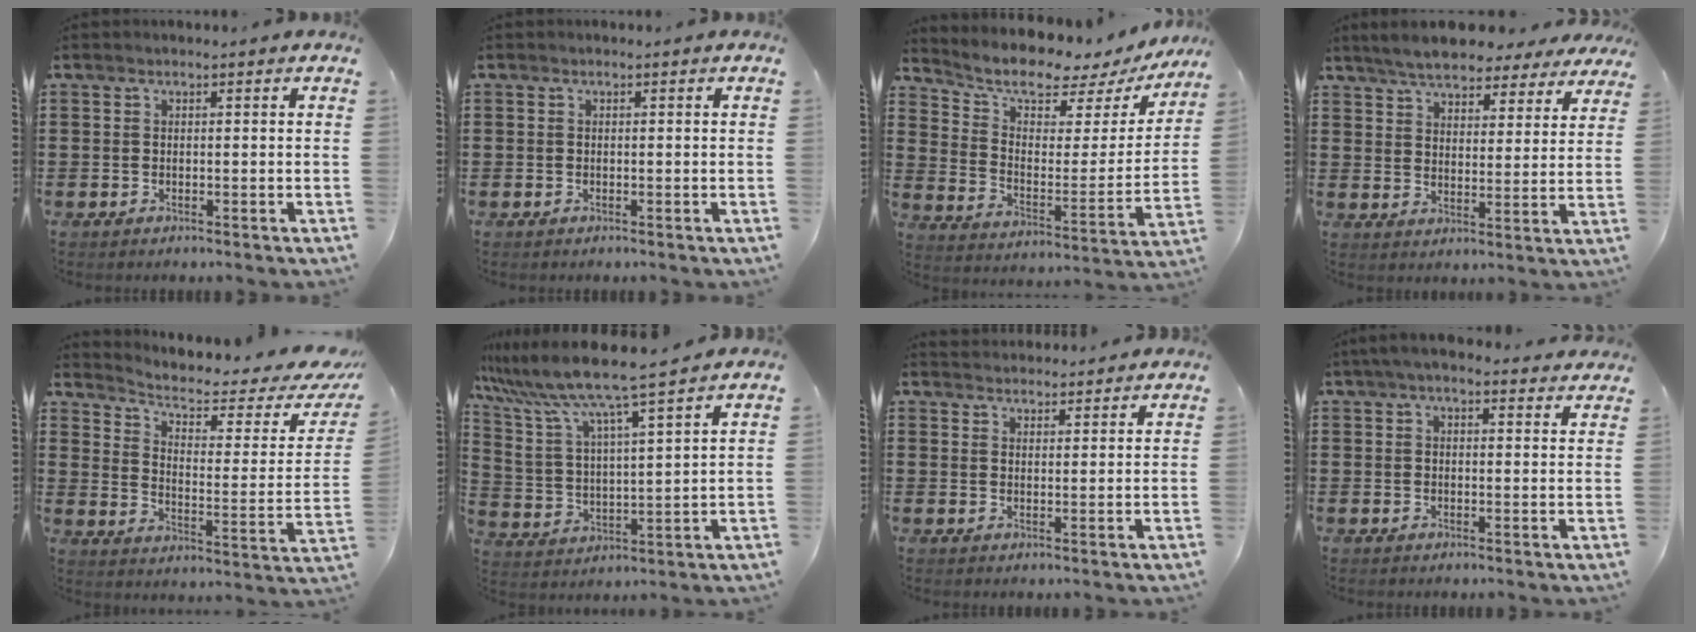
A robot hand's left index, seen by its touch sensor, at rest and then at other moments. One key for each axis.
{"total": 0.0}
{"total": 6.8, "fx": 5.9, "fy": 2.3, "fz": 2.6, "tx": -0.070, "ty": -0.052, "tz": 0.093}
{"total": 6.2, "fx": 5.8, "fy": 1.0, "fz": 1.7, "tx": -0.059, "ty": -0.018, "tz": 0.105}
{"total": 4.3, "fx": 2.9, "fy": 1.4, "fz": 2.8, "tx": -0.057, "ty": -0.029, "tz": 0.040}
{"total": 8.3, "fx": 7.3, "fy": -0.6, "fz": 3.9, "tx": -0.107, "ty": -0.050, "tz": 0.120}
{"total": 2.6, "fx": 2.6, "fy": 0.1, "fz": -0.4, "tx": 0.000, "ty": -0.006, "tz": 0.051}
{"total": 4.2, "fx": 3.6, "fy": 0.8, "fz": 2.1, "tx": -0.049, "ty": -0.002, "tz": 0.067}